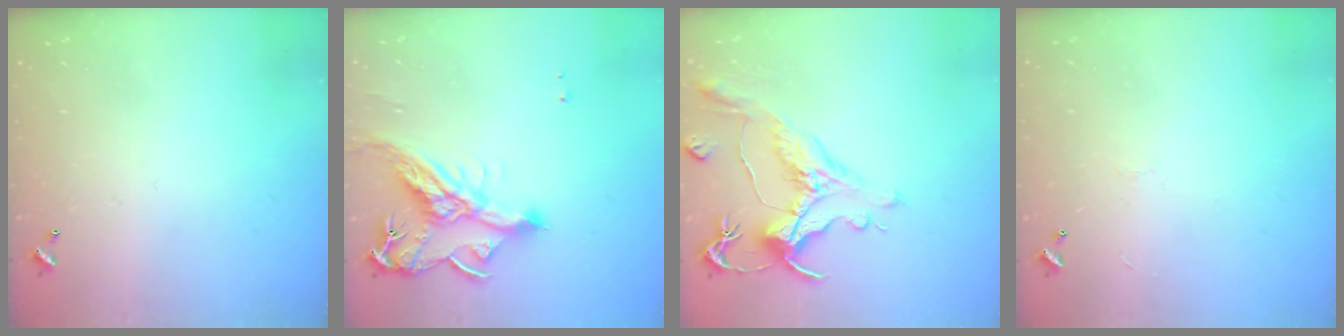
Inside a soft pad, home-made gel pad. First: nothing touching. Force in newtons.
{"total": 11.7, "press": 11.6, "slide": 1.6}
{"total": 1.7, "press": 0.9, "slide": 1.4}
{"total": 0.7, "press": 0.3, "slide": 0.7}